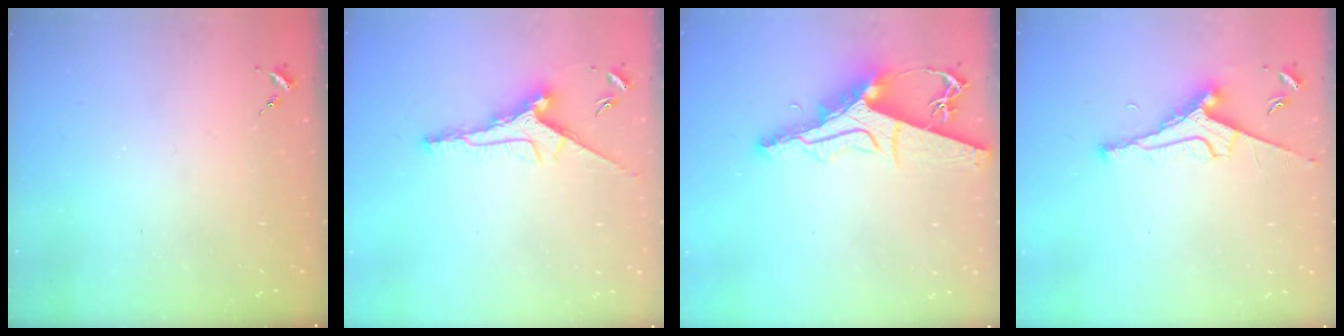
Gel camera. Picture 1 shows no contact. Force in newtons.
{"total": 11.3, "press": 11.3, "slide": 0.1}
{"total": 13.2, "press": 13.1, "slide": 1.4}
{"total": 9.1, "press": 9.0, "slide": 1.3}